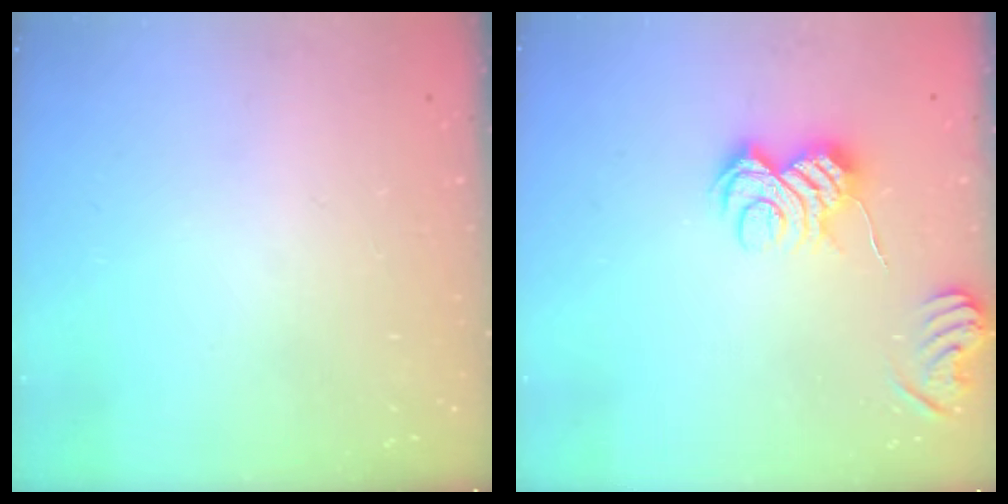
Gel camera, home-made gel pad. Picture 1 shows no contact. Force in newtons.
{"total": 10.3, "press": 10.3, "slide": 0.7}